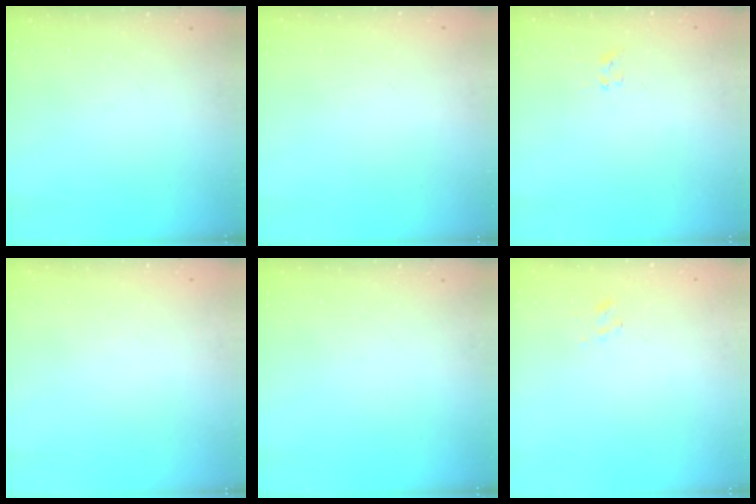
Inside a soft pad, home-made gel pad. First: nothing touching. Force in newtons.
{"total": 1.7, "press": 1.7, "slide": 0.2}
{"total": 1.9, "press": 1.7, "slide": 0.7}
{"total": 1.9, "press": 1.9, "slide": 0.2}
{"total": 0.0}
{"total": 2.3, "press": 2.1, "slide": 0.8}